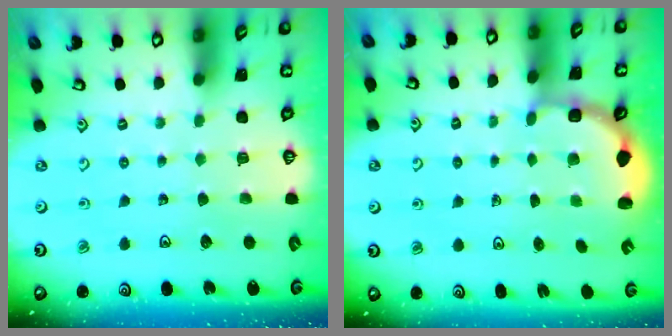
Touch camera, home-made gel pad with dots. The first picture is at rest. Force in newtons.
{"total": 3.1, "press": 2.5, "slide": 1.8}